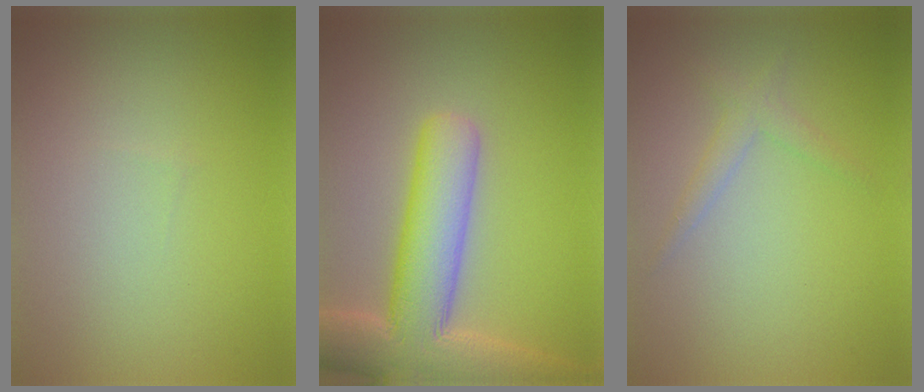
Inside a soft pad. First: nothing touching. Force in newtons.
{"total": 10.4, "press": 10.4, "slide": 0.8}
{"total": 1.7, "press": 1.7, "slide": 0.1}